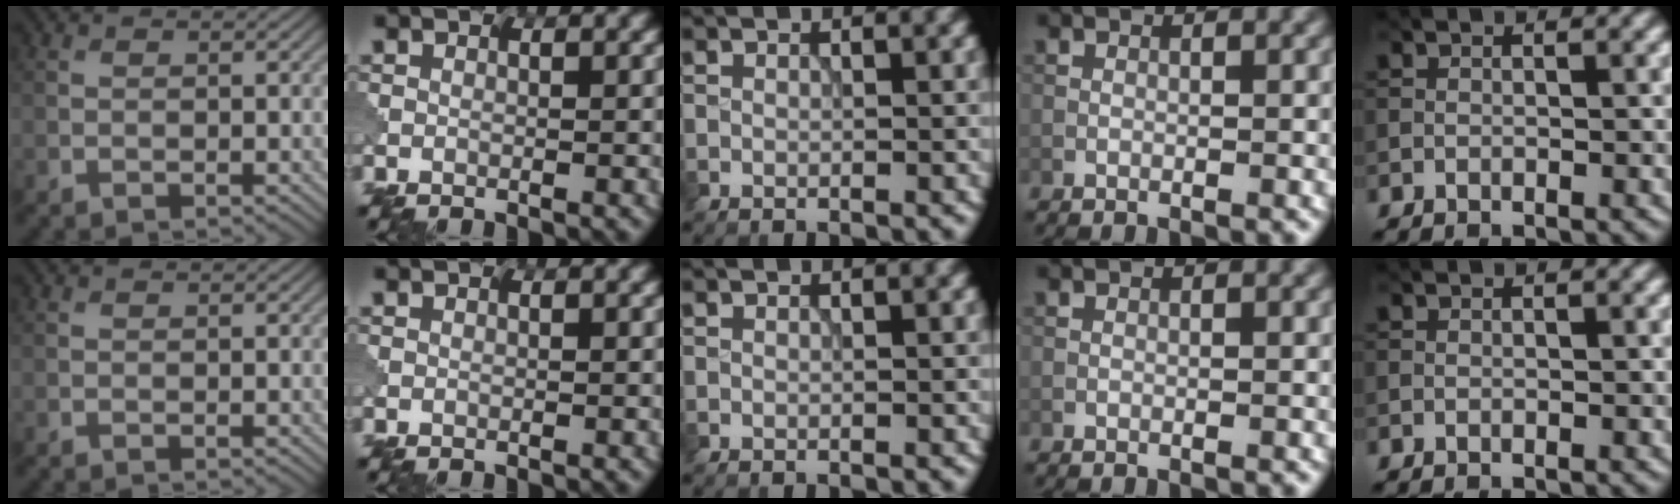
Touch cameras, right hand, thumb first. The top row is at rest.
{}